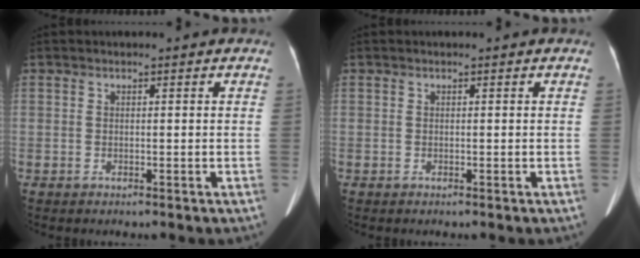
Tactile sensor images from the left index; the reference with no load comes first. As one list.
[{"total": 0.0}]